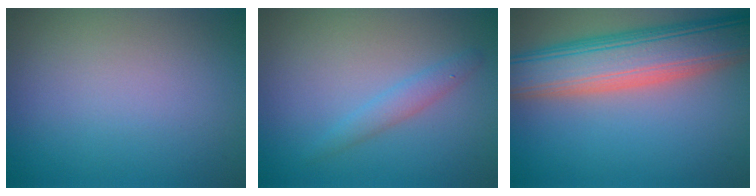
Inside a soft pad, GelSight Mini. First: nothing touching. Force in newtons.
{"total": 1.6, "press": 1.6, "slide": 0.1}
{"total": 10.0, "press": 10.0, "slide": 0.7}